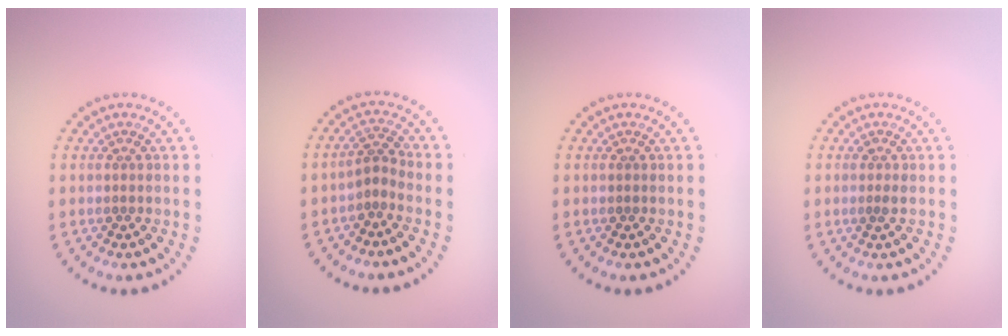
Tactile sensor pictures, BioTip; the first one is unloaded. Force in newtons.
{"total": 1.9, "press": 1.3, "slide": 1.5}
{"total": 0.0}
{"total": 0.7, "press": 0.7, "slide": 0.3}